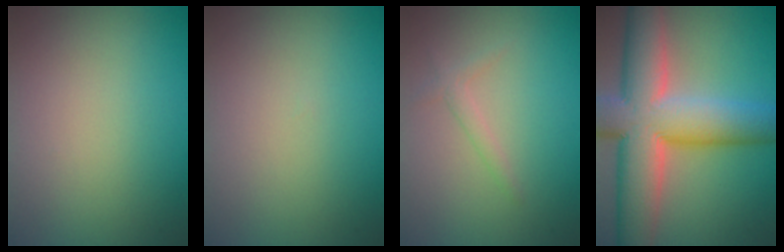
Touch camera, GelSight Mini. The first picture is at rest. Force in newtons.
{"total": 0.0}
{"total": 1.1, "press": 1.1, "slide": 0.1}
{"total": 12.8, "press": 12.8, "slide": 0.6}